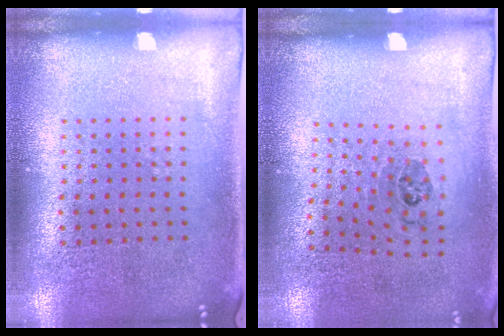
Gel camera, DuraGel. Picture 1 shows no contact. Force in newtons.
{"total": 1.1, "press": 0.7, "slide": 0.9}